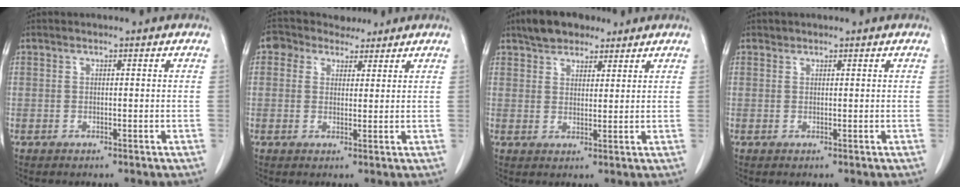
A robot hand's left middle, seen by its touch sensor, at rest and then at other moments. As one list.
[{"total": 5.3, "force": [4.1, 3.0, 1.4], "torque": [-0.025, 0.026, 0.071]}, {"total": 6.7, "force": [5.1, 3.3, 2.7], "torque": [-0.049, 0.017, 0.092]}, {"total": 0.5, "force": [0.5, 0.2, -0.1], "torque": [-0.002, -0.002, 0.008]}]